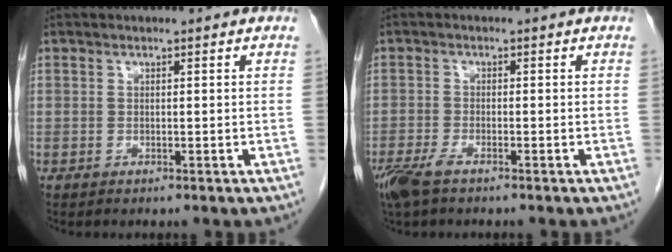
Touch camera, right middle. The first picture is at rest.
{"total": 4.2, "force": [-2.9, 1.1, 2.8], "torque": [-0.062, -0.009, -0.056]}